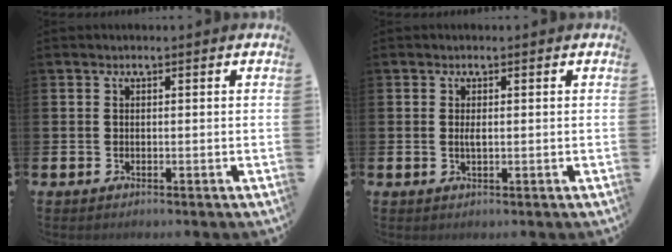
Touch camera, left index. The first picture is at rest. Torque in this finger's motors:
{"motor_torque": [0.36, 0.06, 0.01, 0.07]}